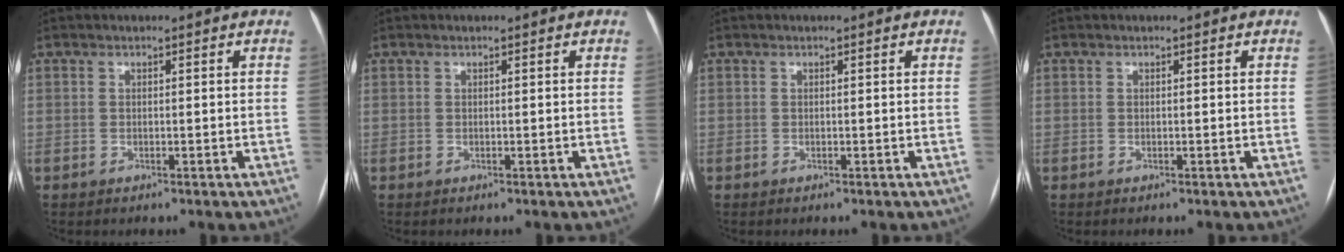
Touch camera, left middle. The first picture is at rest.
{"total": 0.0}
{"total": 0.0}
{"total": 0.0}